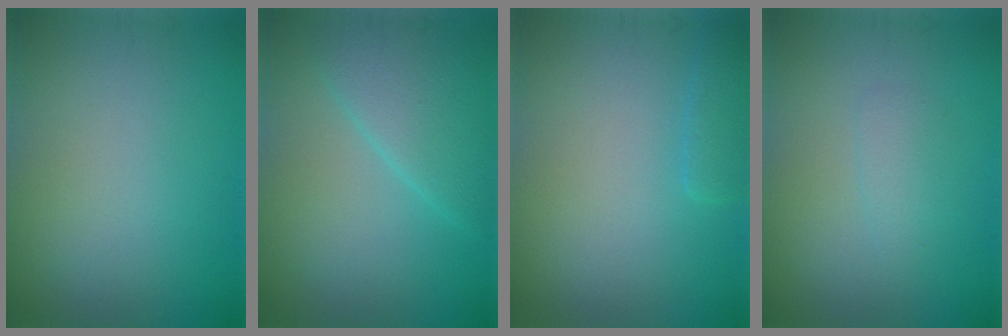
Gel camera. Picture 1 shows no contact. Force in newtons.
{"total": 4.2, "press": 4.2, "slide": 0.4}
{"total": 1.6, "press": 1.6, "slide": 0.1}
{"total": 1.3, "press": 1.3, "slide": 0.0}